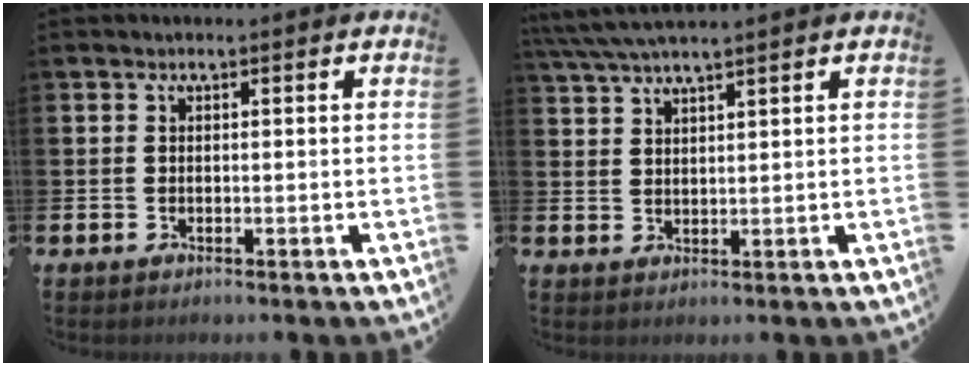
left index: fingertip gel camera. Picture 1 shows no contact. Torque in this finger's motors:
{"motor_torque": [0.37, -1.63, 0.85, 0.21]}